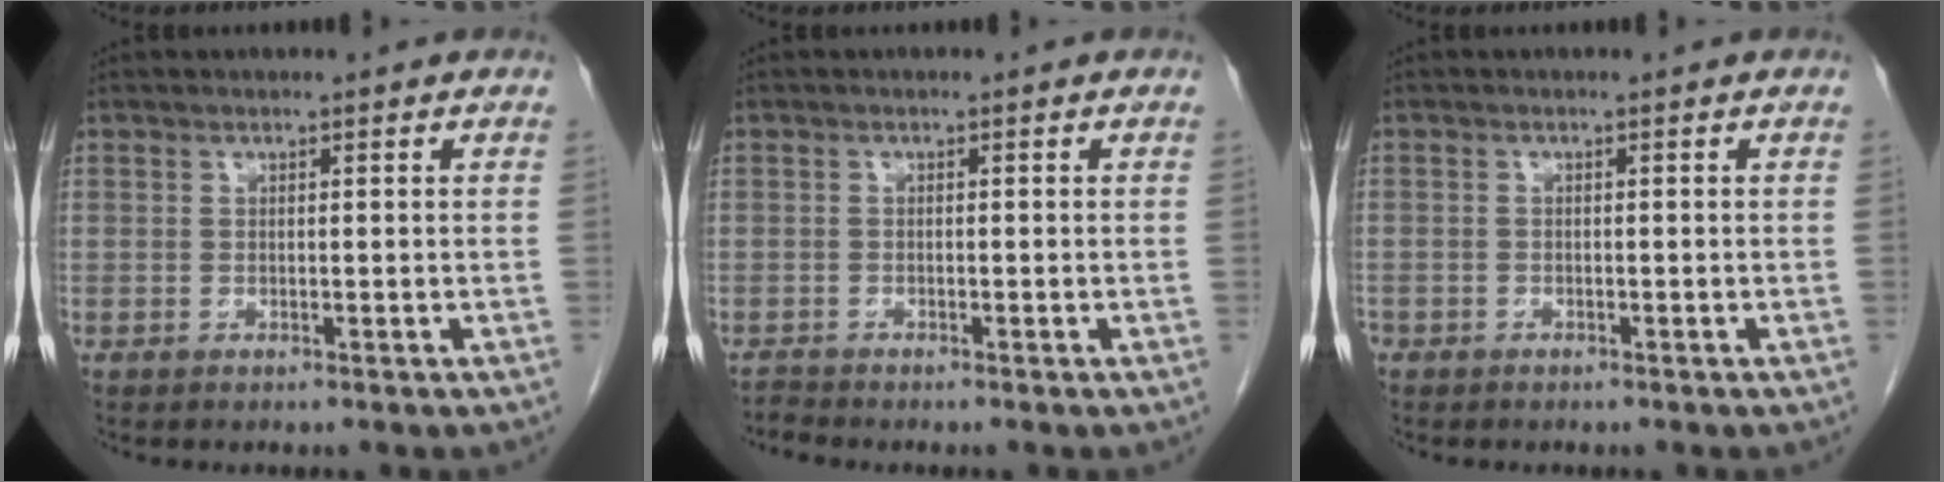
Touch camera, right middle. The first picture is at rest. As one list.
[{"total": 1.0, "force": [-0.9, -0.4, -0.3], "torque": [0.000, -0.011, -0.019]}, {"total": 1.1, "force": [-0.8, 0.7, 0.2], "torque": [-0.009, 0.001, -0.016]}]